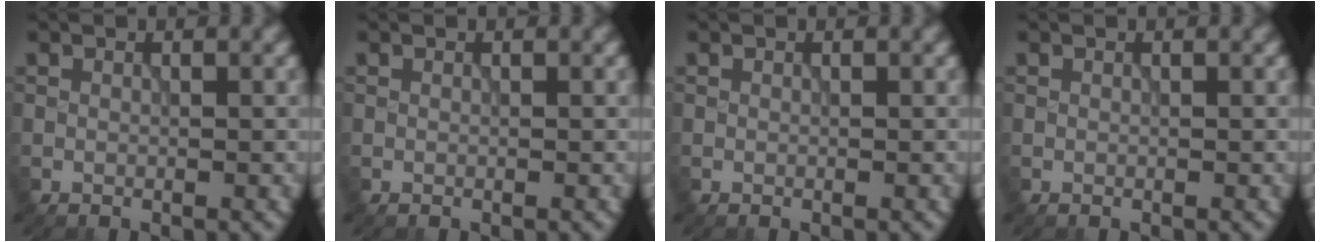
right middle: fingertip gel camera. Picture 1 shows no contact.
{"total": 0.0}
{"total": 0.0}
{"total": 0.0}